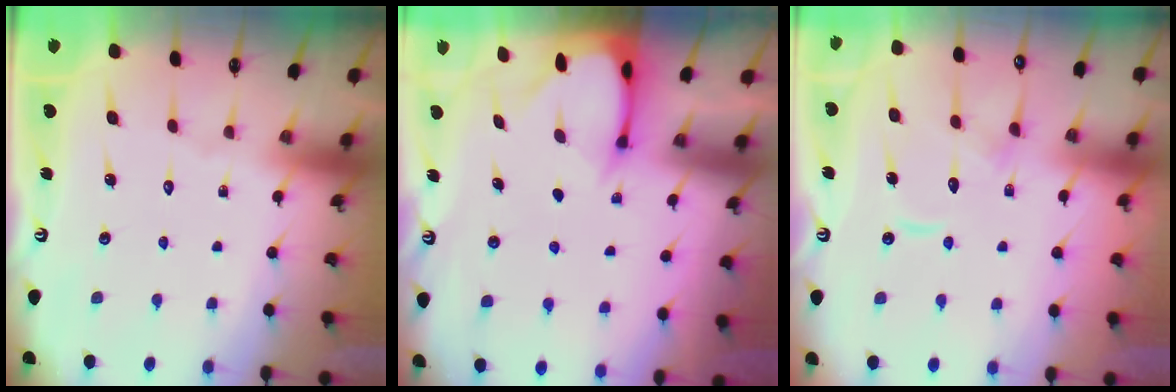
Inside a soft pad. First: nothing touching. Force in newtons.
{"total": 2.4, "press": 2.4, "slide": 0.3}
{"total": 11.5, "press": 11.5, "slide": 1.2}